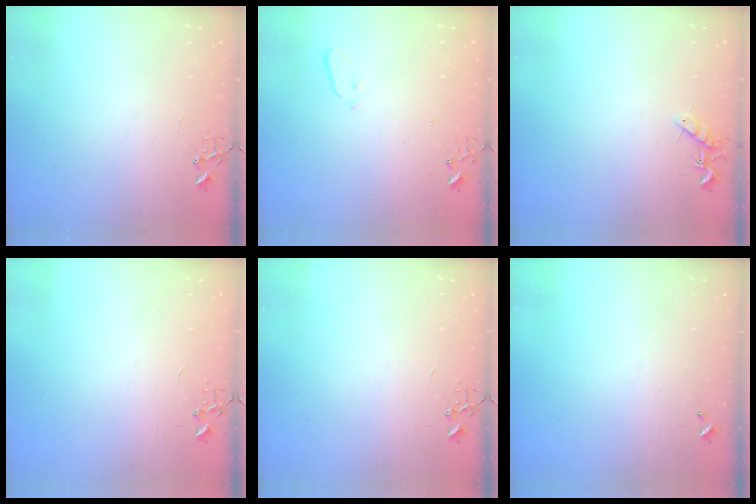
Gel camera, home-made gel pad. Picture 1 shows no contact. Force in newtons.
{"total": 3.2, "press": 3.2, "slide": 0.1}
{"total": 7.0, "press": 6.9, "slide": 0.9}
{"total": 0.0}
{"total": 0.0}
{"total": 0.0}